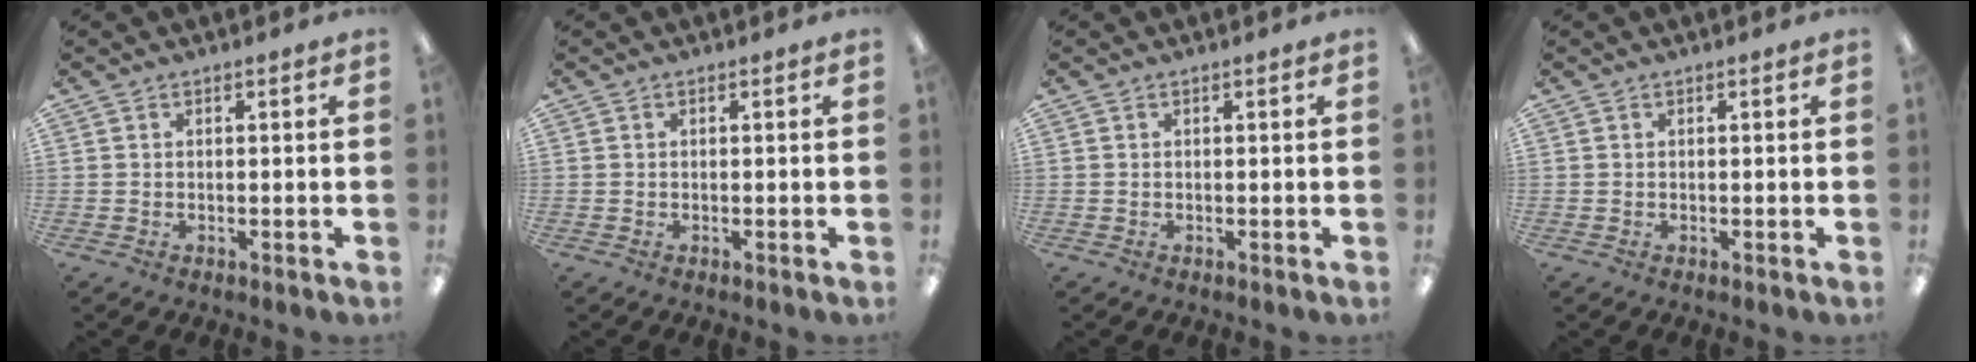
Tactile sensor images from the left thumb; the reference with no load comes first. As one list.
[{"total": 0.0}, {"total": 0.0}, {"total": 0.0}]